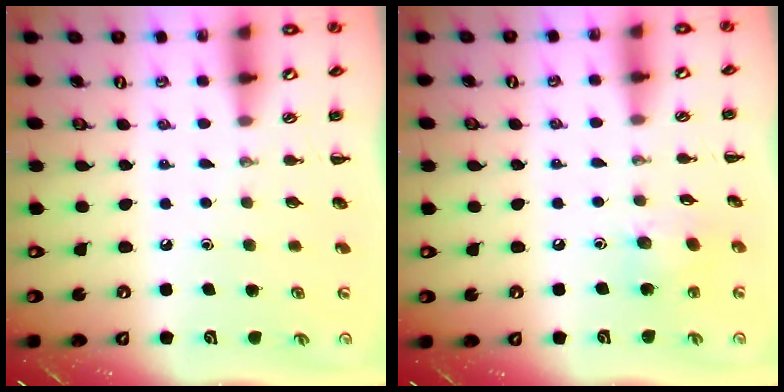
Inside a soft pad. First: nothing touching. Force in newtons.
{"total": 8.2, "press": 8.1, "slide": 1.7}